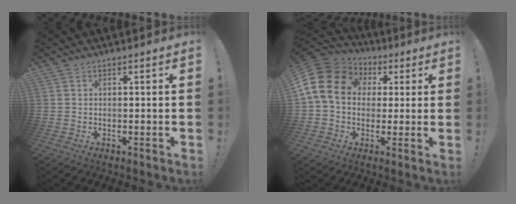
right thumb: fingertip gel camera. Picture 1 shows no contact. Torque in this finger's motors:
{"motor_torque": [1.42, 1.49, 0.55, 0.55, 0.29]}